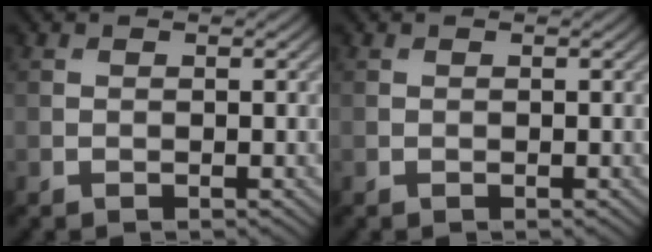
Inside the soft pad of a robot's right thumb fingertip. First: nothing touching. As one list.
[{"total": 0.0}]